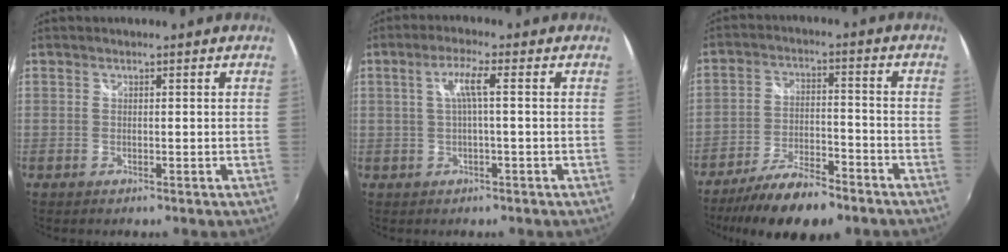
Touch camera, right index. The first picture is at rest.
{"total": 4.0, "force": [0.3, -0.1, 4.0], "torque": [-0.079, 0.004, 0.008]}
{"total": 14.1, "force": [-11.0, 3.9, 7.9], "torque": [-0.167, -0.017, -0.183]}